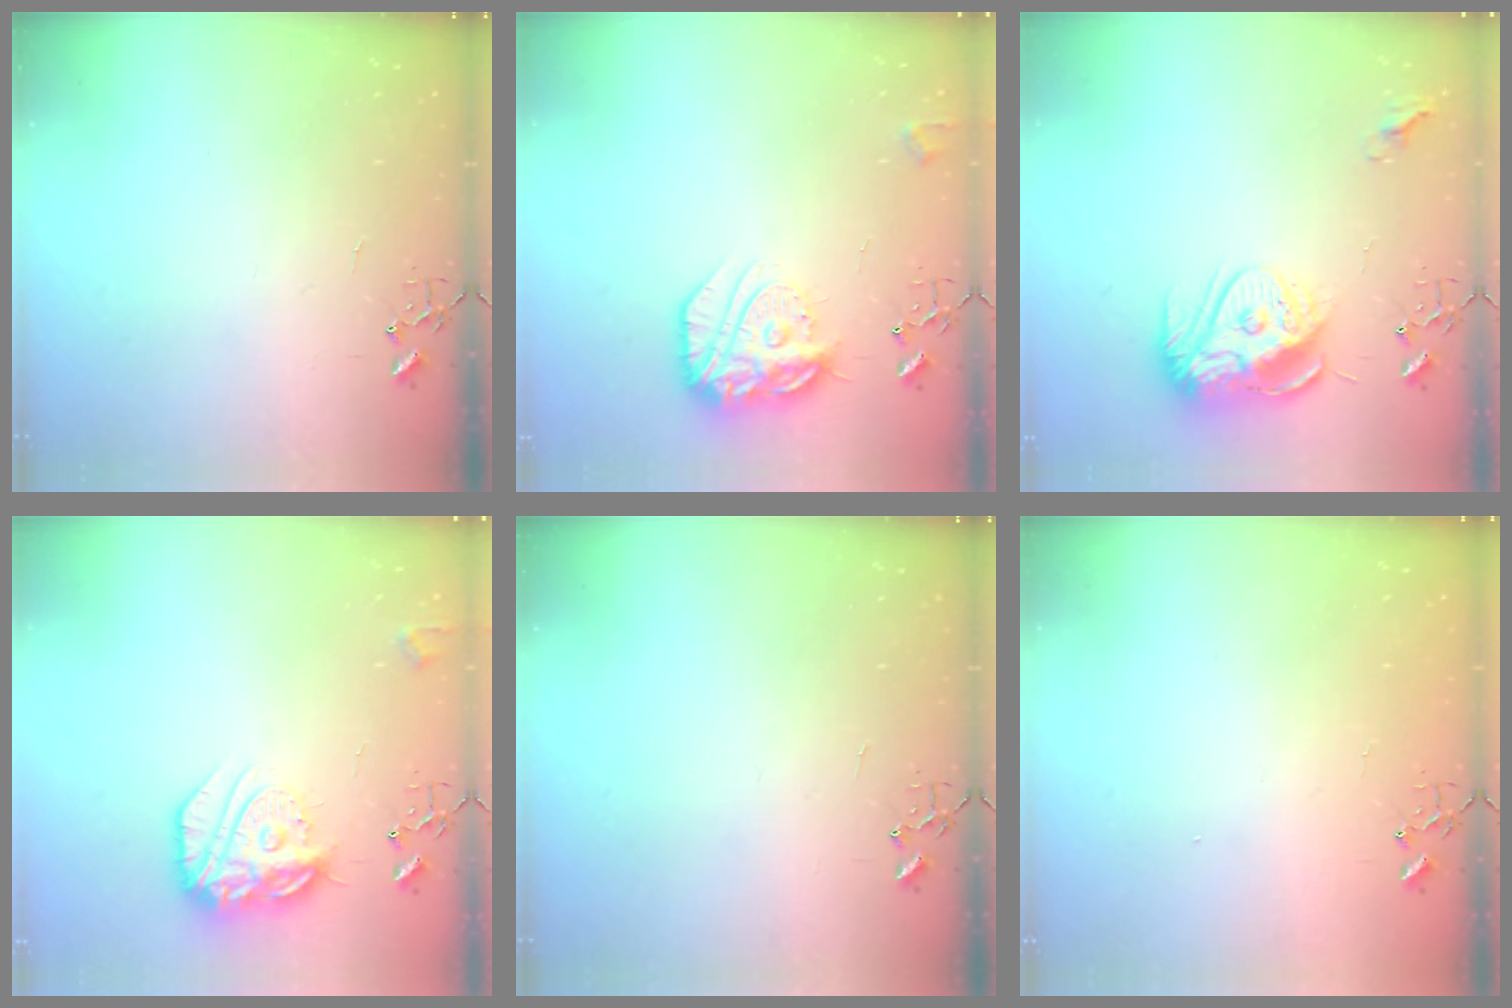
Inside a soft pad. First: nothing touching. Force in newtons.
{"total": 18.7, "press": 18.6, "slide": 1.6}
{"total": 15.6, "press": 15.6, "slide": 1.3}
{"total": 18.7, "press": 18.6, "slide": 1.6}
{"total": 0.0}
{"total": 1.3, "press": 1.2, "slide": 0.1}